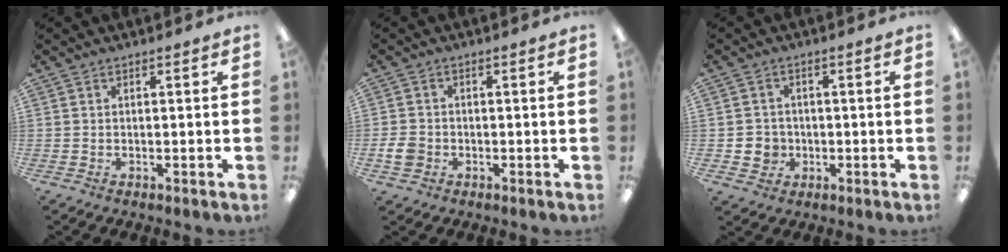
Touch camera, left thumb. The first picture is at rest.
{"total": 3.6, "force": [-0.9, 3.0, 1.6], "torque": [-0.032, 0.006, -0.016]}
{"total": 4.3, "force": [-1.0, 4.1, 0.9], "torque": [-0.010, 0.006, -0.017]}